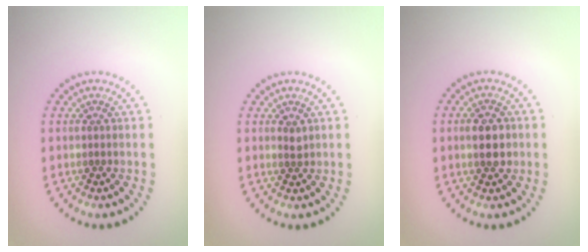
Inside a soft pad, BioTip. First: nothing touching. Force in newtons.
{"total": 0.6, "press": 0.5, "slide": 0.3}
{"total": 2.9, "press": 2.9, "slide": 0.1}